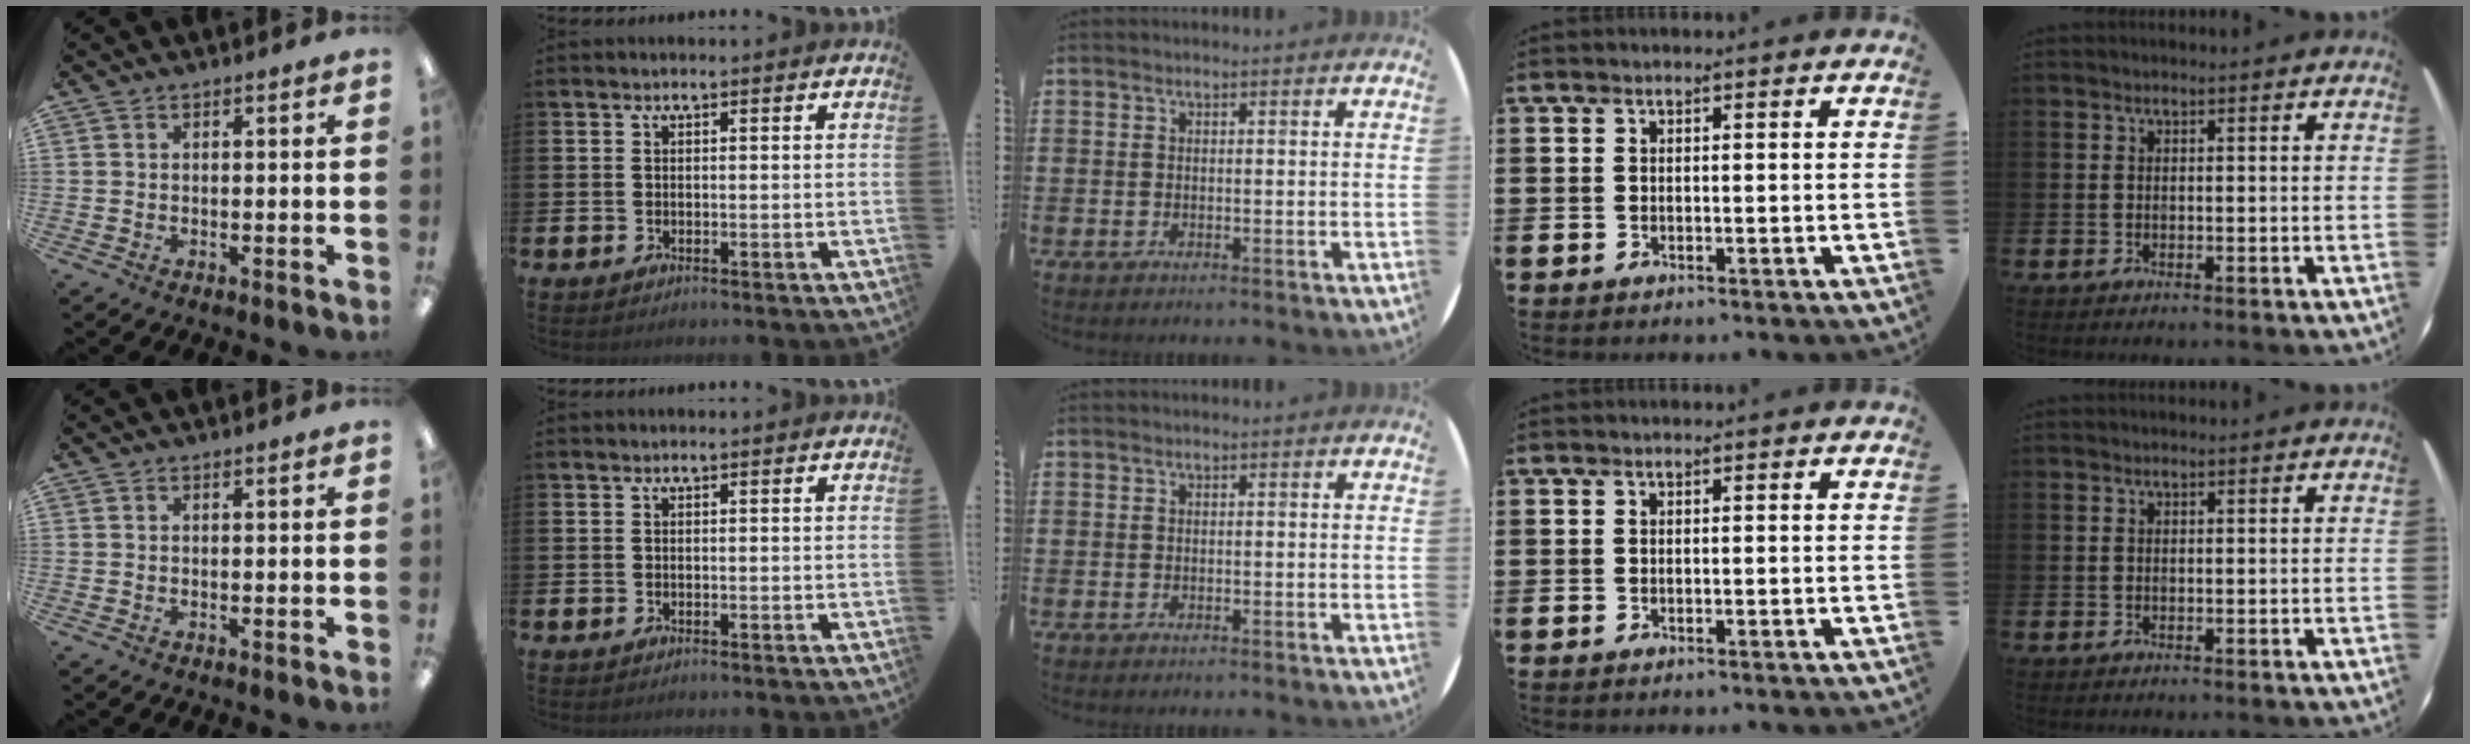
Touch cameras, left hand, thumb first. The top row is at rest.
{}